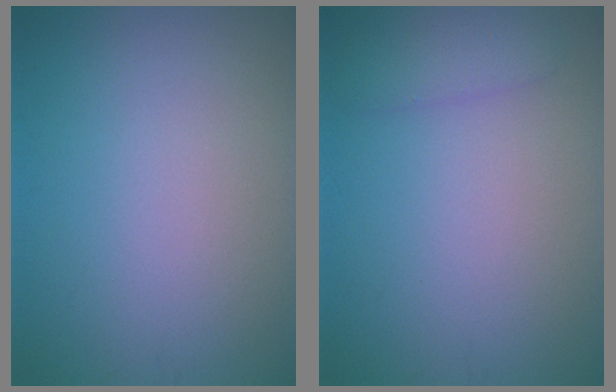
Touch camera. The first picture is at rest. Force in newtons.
{"total": 1.7, "press": 1.6, "slide": 0.2}